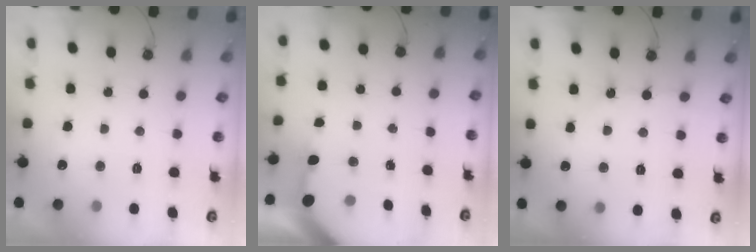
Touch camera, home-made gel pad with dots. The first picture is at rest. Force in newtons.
{"total": 3.6, "press": 3.6, "slide": 0.3}
{"total": 2.3, "press": 2.2, "slide": 0.4}